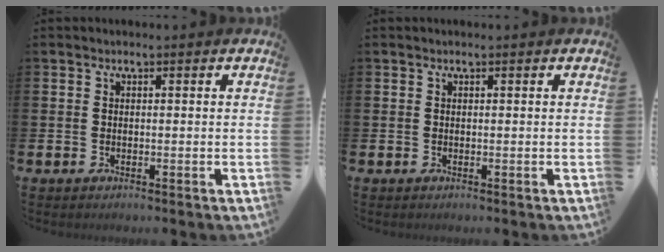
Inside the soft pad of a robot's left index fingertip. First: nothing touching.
{"total": 0.0}